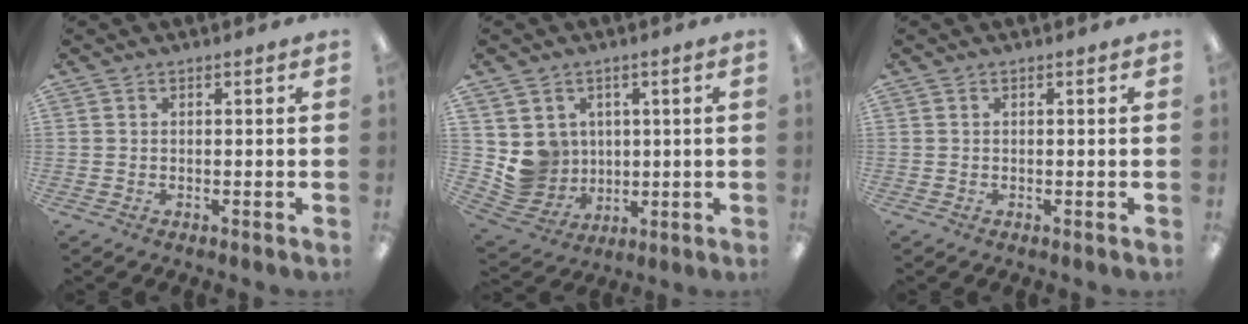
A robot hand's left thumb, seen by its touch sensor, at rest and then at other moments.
{"total": 8.1, "force": [2.4, 7.8, 0.5], "torque": [-0.026, -0.019, 0.057]}
{"total": 0.0}